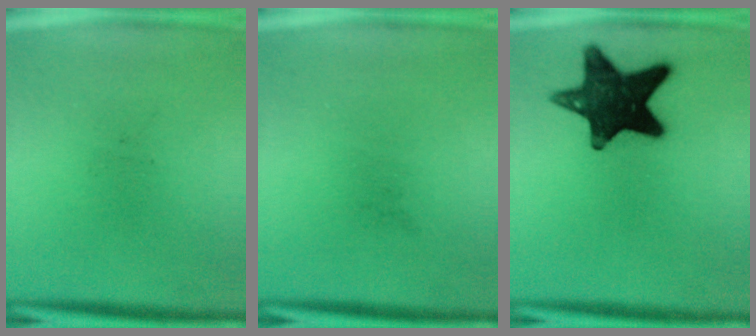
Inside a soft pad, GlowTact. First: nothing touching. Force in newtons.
{"total": 0.0}
{"total": 15.8}